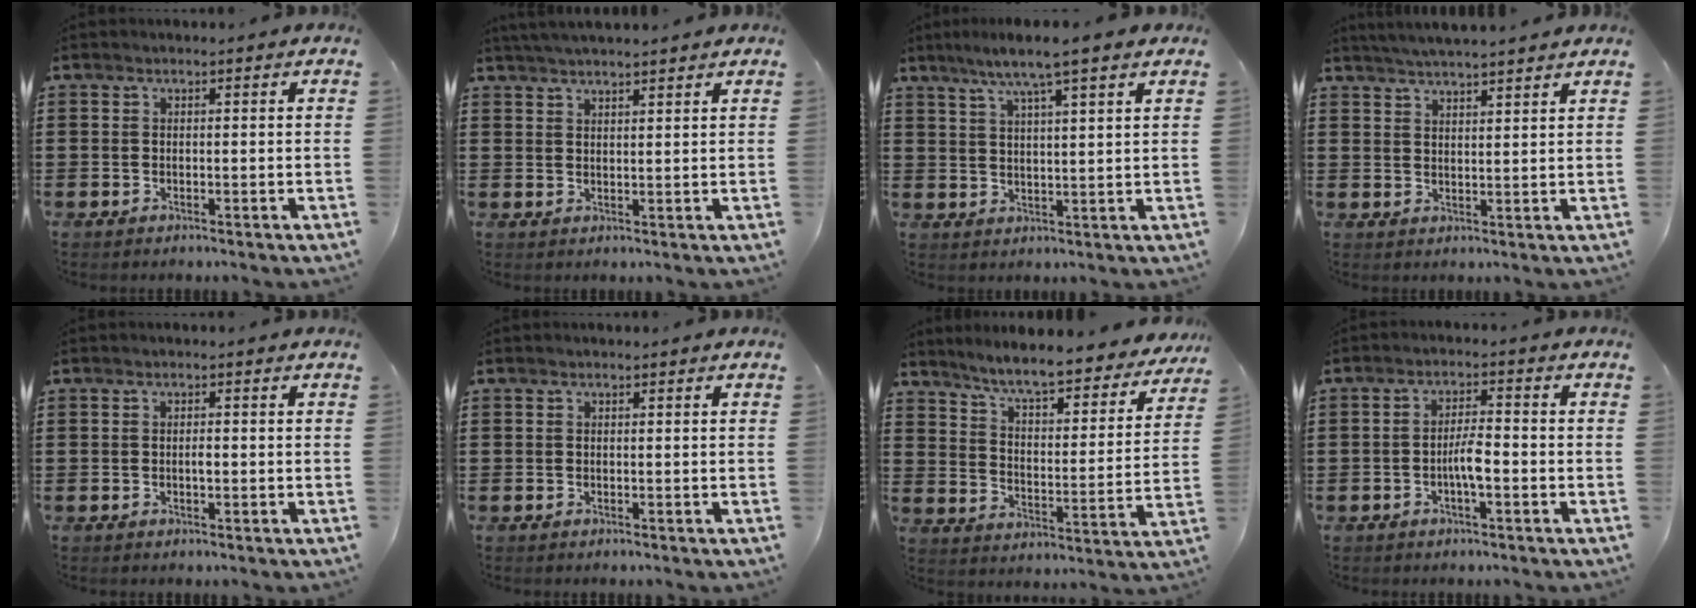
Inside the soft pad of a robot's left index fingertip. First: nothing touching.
{"total": 2.6, "force": [2.5, -0.2, 0.7], "torque": [-0.019, -0.001, 0.048]}
{"total": 6.5, "force": [4.8, 0.0, 4.4], "torque": [-0.099, -0.007, 0.082]}
{"total": 3.3, "force": [3.2, -0.6, 0.6], "torque": [-0.022, -0.011, 0.057]}
{"total": 1.2, "force": [-0.1, 0.4, 1.1], "torque": [-0.024, -0.001, -0.003]}
{"total": 0.0}
{"total": 6.7, "force": [6.1, -0.1, 2.8], "torque": [-0.079, -0.043, 0.101]}
{"total": 4.0, "force": [-1.3, 0.9, 3.6], "torque": [-0.073, 0.005, -0.027]}